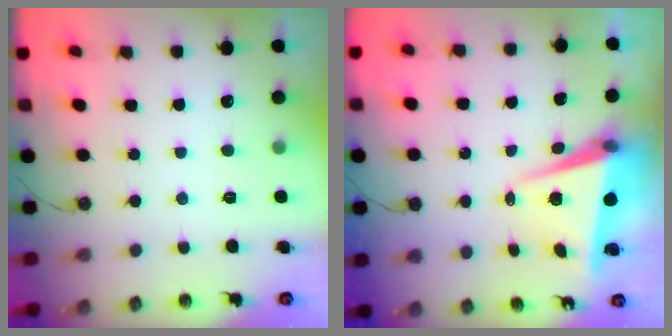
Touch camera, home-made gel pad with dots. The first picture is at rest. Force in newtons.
{"total": 7.6, "press": 7.5, "slide": 1.2}